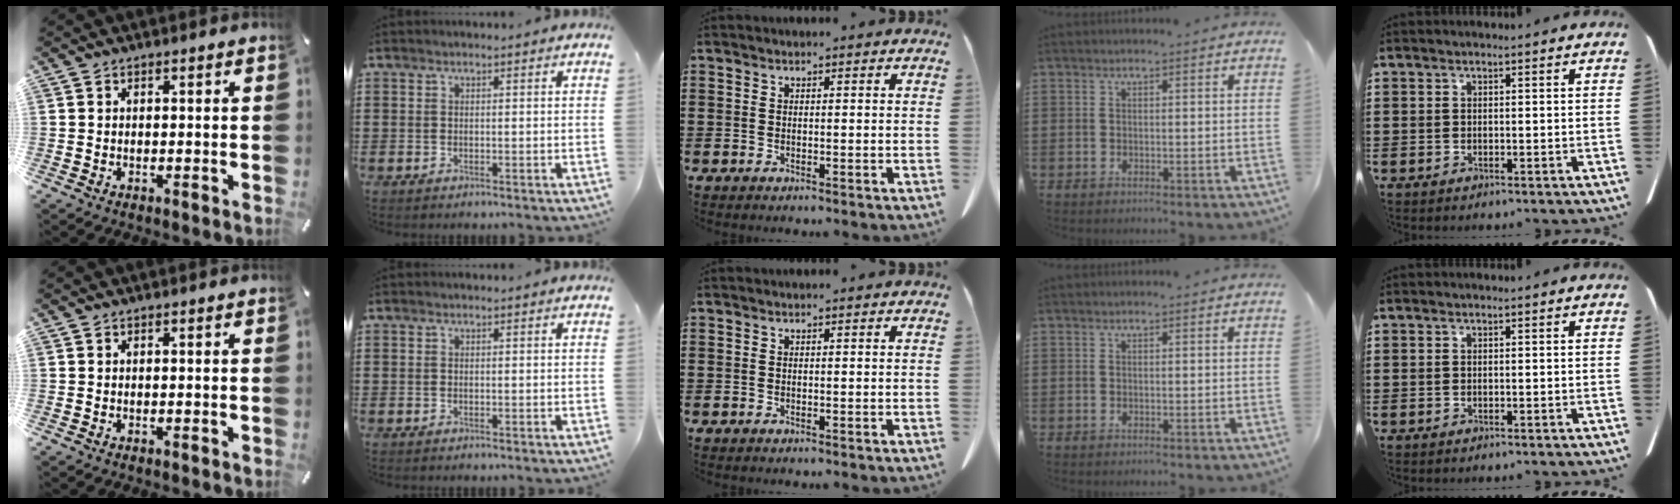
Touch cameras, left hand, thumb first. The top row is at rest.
{}